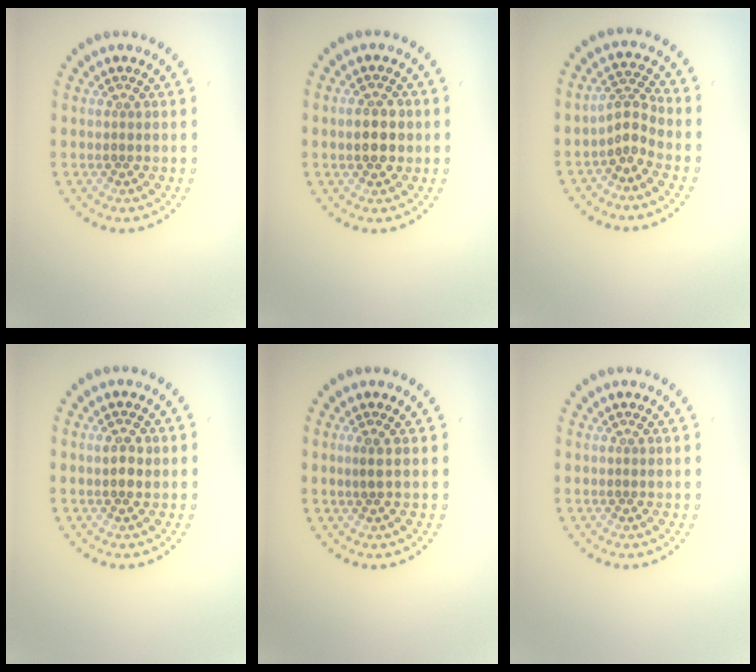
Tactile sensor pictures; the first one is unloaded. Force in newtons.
{"total": 2.8, "press": 2.8, "slide": 0.2}
{"total": 2.3, "press": 1.6, "slide": 1.7}
{"total": 1.4, "press": 1.4, "slide": 0.2}
{"total": 0.9, "press": 0.7, "slide": 0.6}
{"total": 0.0}